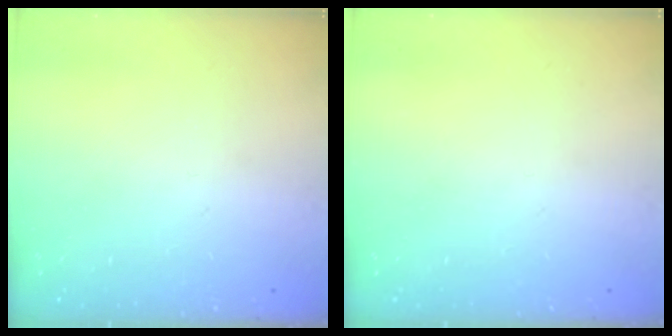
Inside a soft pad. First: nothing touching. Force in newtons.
{"total": 0.0}